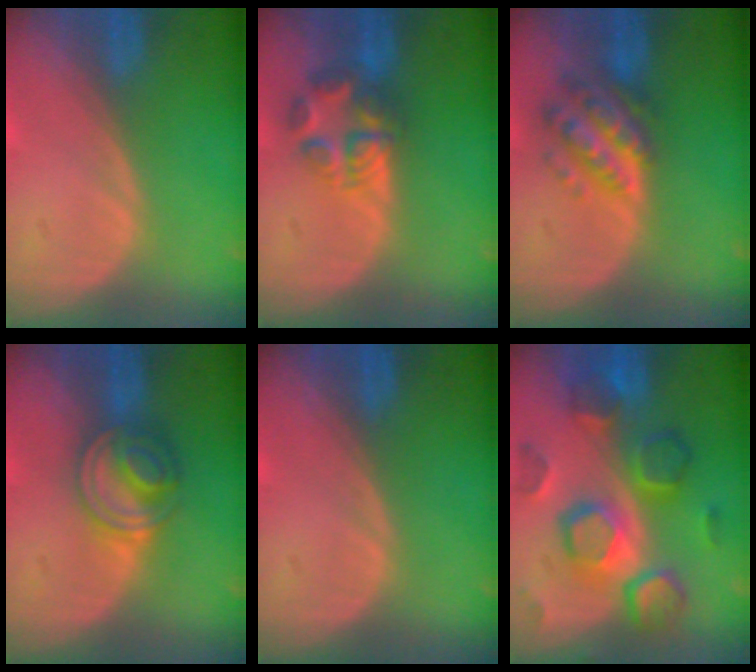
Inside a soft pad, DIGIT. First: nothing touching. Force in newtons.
{"total": 6.0, "press": 5.9, "slide": 0.8}
{"total": 6.7, "press": 6.6, "slide": 0.3}
{"total": 6.0, "press": 6.0, "slide": 0.5}
{"total": 0.0}
{"total": 11.2, "press": 11.2, "slide": 0.9}